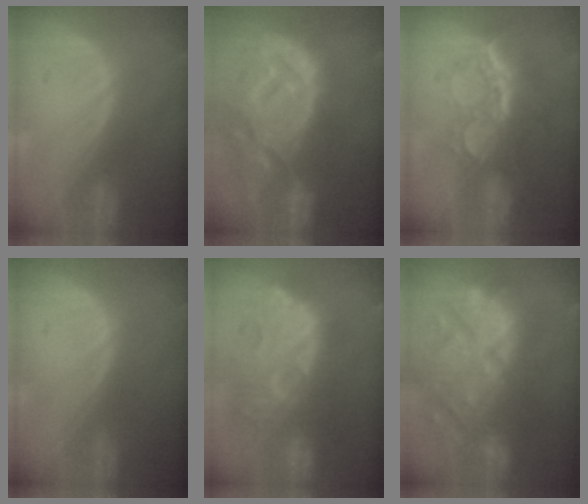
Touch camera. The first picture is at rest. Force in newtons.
{"total": 14.0, "press": 12.1, "slide": 6.9}
{"total": 9.2, "press": 7.7, "slide": 5.0}
{"total": 0.0}
{"total": 11.7, "press": 11.5, "slide": 2.4}
{"total": 13.0, "press": 12.2, "slide": 4.3}